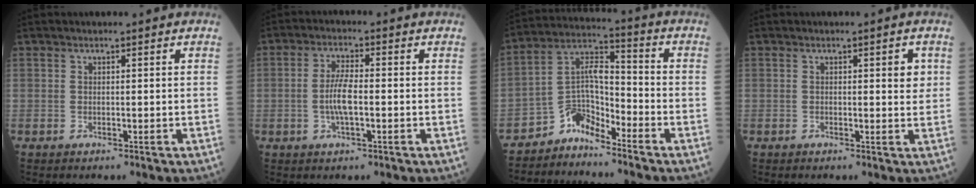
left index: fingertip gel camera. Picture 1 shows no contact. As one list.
[{"total": 4.6, "force": [-0.8, 1.0, 4.4], "torque": [-0.097, 0.002, -0.016]}, {"total": 6.1, "force": [-5.3, 2.0, 2.3], "torque": [-0.040, 0.024, -0.105]}, {"total": 2.2, "force": [0.7, 0.7, 2.0], "torque": [-0.024, -0.001, 0.008]}]